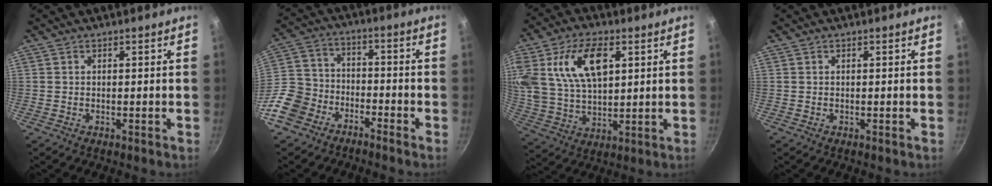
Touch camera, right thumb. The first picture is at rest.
{"total": 11.4, "force": [-7.5, 7.4, 4.4], "torque": [-0.072, 0.073, -0.157]}
{"total": 17.7, "force": [5.9, 10.3, 13.2], "torque": [-0.246, -0.006, 0.115]}
{"total": 0.0}